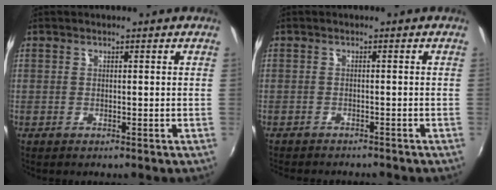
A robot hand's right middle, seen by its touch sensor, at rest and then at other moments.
{"total": 4.0, "force": [-3.7, 0.6, 1.4], "torque": [-0.039, -0.016, -0.057]}